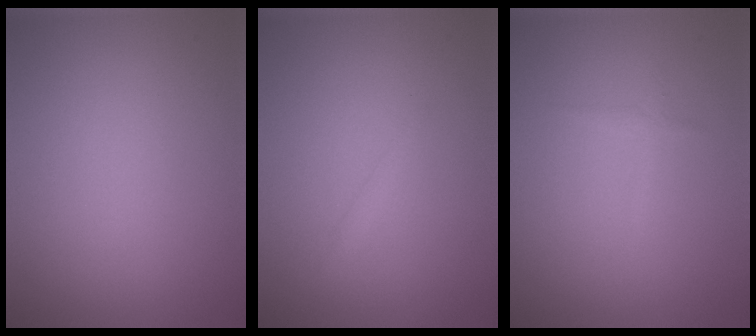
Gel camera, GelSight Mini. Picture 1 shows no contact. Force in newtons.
{"total": 0.6, "press": 0.6, "slide": 0.1}
{"total": 0.8, "press": 0.8, "slide": 0.1}